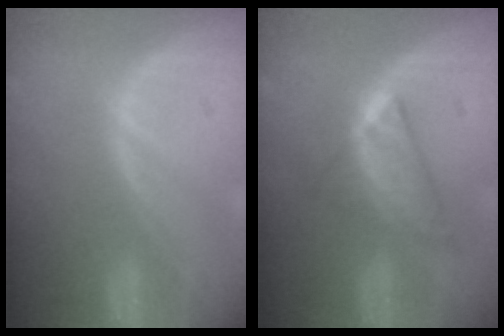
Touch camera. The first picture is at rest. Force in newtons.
{"total": 5.9, "press": 5.8, "slide": 0.8}